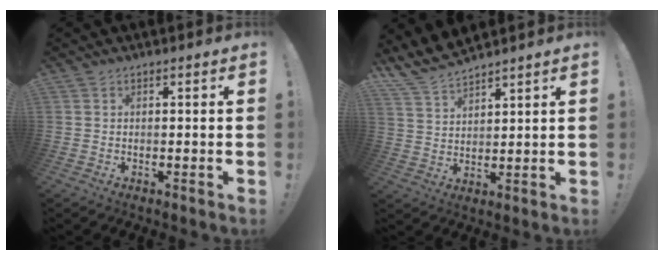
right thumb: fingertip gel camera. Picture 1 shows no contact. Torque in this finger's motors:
{"motor_torque": [0.11, 0.85, 0.22, 0.17, 0.12]}